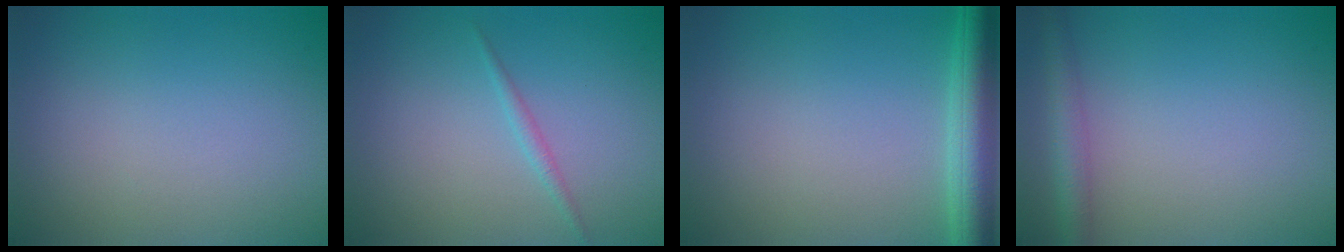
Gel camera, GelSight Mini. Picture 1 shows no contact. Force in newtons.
{"total": 0.9, "press": 0.9, "slide": 0.0}
{"total": 4.8, "press": 4.8, "slide": 0.3}
{"total": 2.9, "press": 2.9, "slide": 0.1}